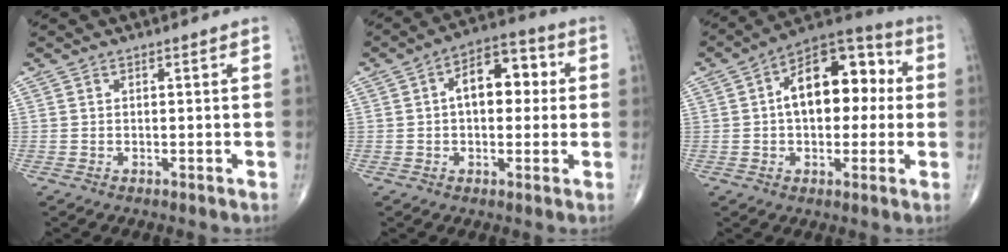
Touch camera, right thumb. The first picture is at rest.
{"total": 10.6, "force": [1.5, 6.3, 8.4], "torque": [-0.100, 0.027, 0.015]}
{"total": 15.9, "force": [1.7, 9.4, 12.7], "torque": [-0.157, 0.038, 0.016]}